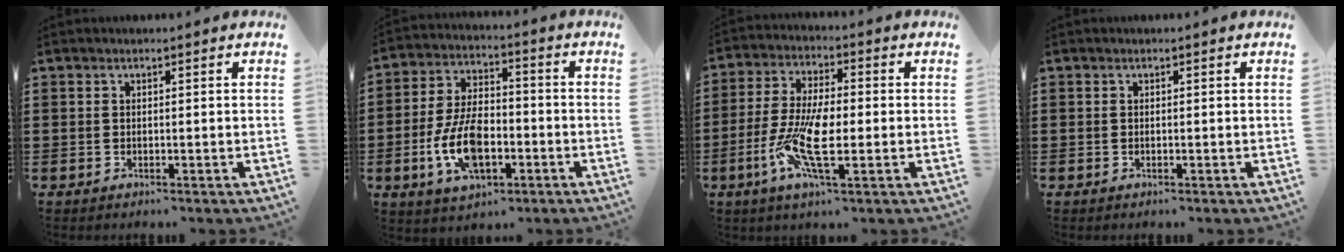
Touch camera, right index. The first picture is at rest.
{"total": 10.4, "force": [-3.1, 5.3, 8.3], "torque": [-0.186, -0.002, -0.057]}
{"total": 10.5, "force": [-2.6, 3.3, 9.6], "torque": [-0.215, -0.018, -0.053]}
{"total": 0.0}